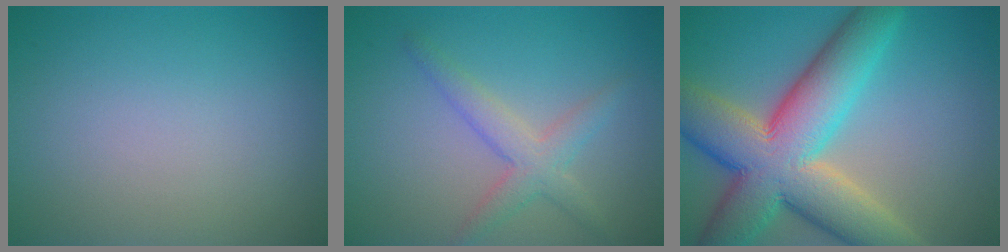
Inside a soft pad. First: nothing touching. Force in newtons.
{"total": 3.0, "press": 3.0, "slide": 0.1}
{"total": 12.9, "press": 12.9, "slide": 1.0}